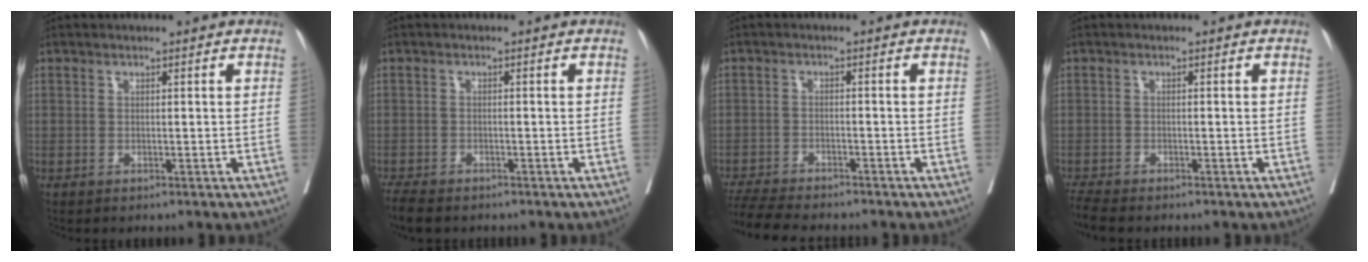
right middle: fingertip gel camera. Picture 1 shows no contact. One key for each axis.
{"total": 4.5, "fx": -3.8, "fy": 1.4, "fz": 2.0, "tx": -0.038, "ty": -0.011, "tz": -0.061}
{"total": 9.5, "fx": -8.6, "fy": 1.0, "fz": 3.8, "tx": -0.058, "ty": -0.014, "tz": -0.136}
{"total": 3.8, "fx": -3.5, "fy": 0.4, "fz": 1.5, "tx": -0.030, "ty": -0.015, "tz": -0.062}